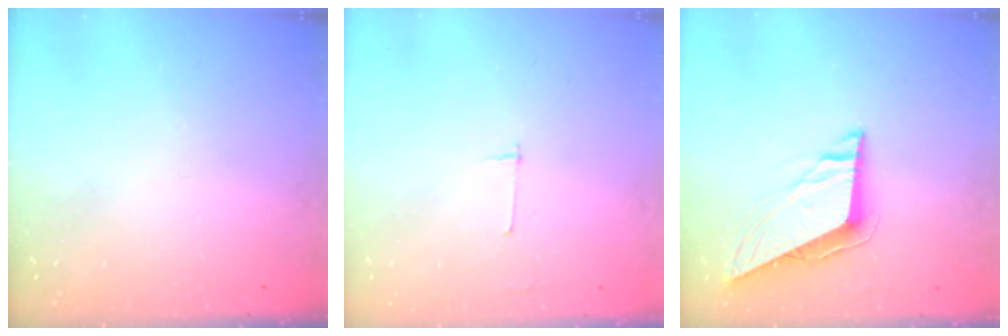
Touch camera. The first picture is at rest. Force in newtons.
{"total": 2.7, "press": 2.7, "slide": 0.3}
{"total": 8.5, "press": 8.5, "slide": 0.3}